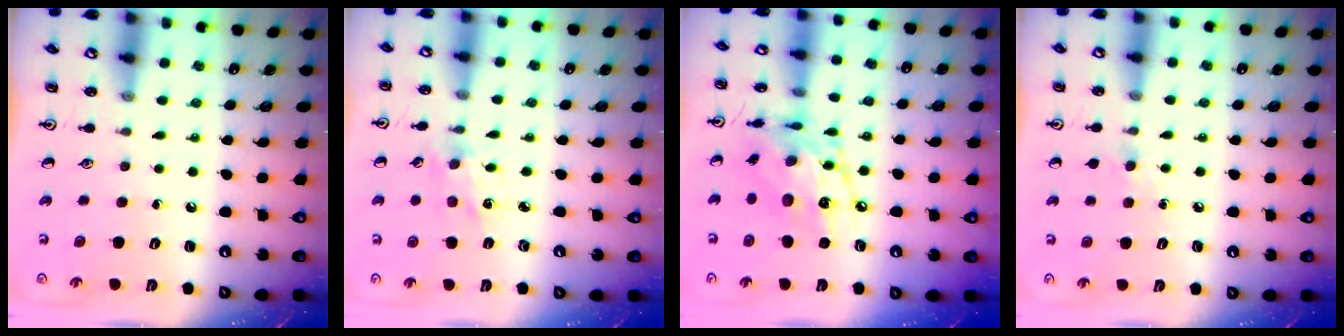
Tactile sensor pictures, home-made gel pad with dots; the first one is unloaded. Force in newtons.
{"total": 1.4, "press": 1.3, "slide": 0.2}
{"total": 14.8, "press": 14.8, "slide": 1.0}
{"total": 5.4, "press": 5.3, "slide": 0.7}